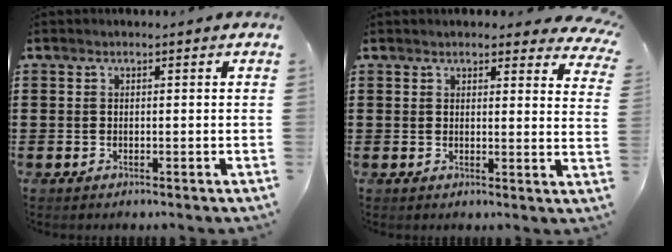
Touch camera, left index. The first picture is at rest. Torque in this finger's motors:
{"motor_torque": [2.14, 0.00, 0.52, 0.05]}